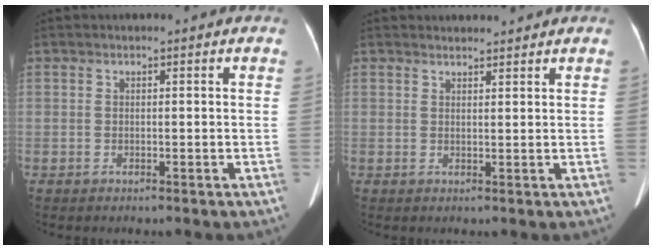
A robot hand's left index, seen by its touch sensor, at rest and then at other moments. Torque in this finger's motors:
{"motor_torque": [-0.05, 0.24, -0.06, -0.01]}